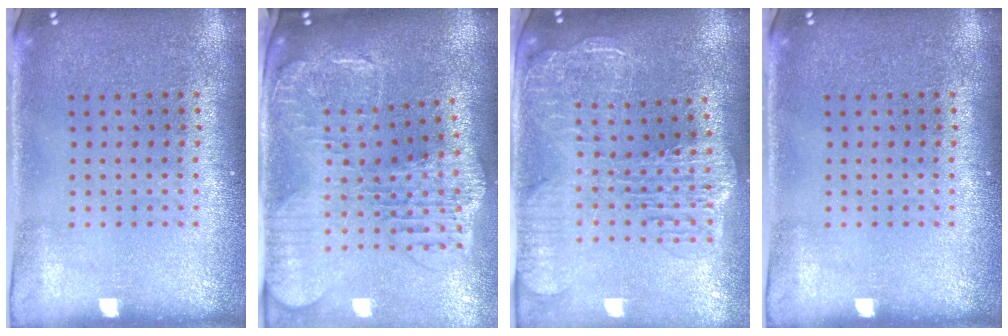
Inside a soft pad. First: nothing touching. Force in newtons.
{"total": 2.6, "press": 2.3, "slide": 1.4}
{"total": 2.9, "press": 2.4, "slide": 1.7}
{"total": 0.0}